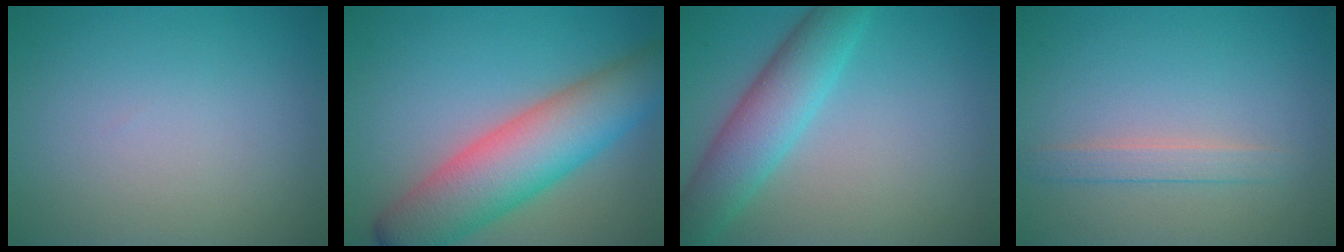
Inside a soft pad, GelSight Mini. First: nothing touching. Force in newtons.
{"total": 9.4, "press": 9.4, "slide": 0.3}
{"total": 5.6, "press": 5.6, "slide": 0.2}
{"total": 1.8, "press": 1.8, "slide": 0.2}